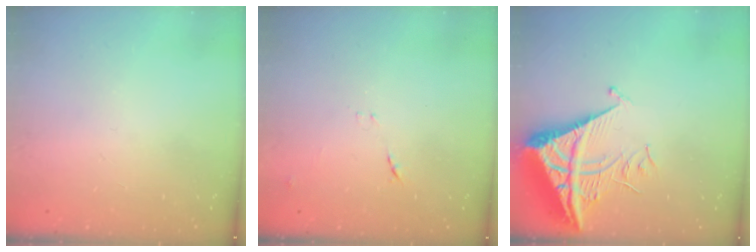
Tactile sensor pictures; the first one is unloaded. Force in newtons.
{"total": 7.2, "press": 7.2, "slide": 0.6}
{"total": 8.5, "press": 8.5, "slide": 0.8}